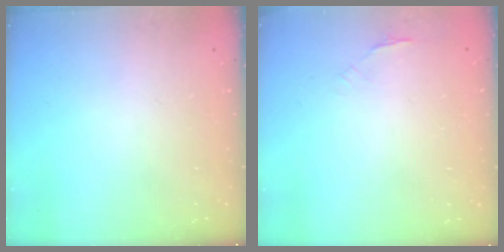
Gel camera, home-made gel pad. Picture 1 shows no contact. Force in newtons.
{"total": 1.5, "press": 1.4, "slide": 0.5}